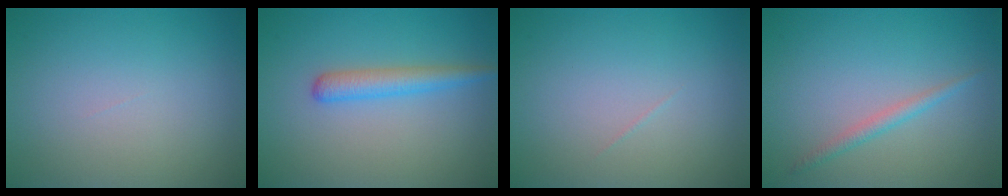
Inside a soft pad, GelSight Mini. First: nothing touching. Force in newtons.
{"total": 2.5, "press": 2.5, "slide": 0.1}
{"total": 0.0}
{"total": 1.4, "press": 1.4, "slide": 0.0}